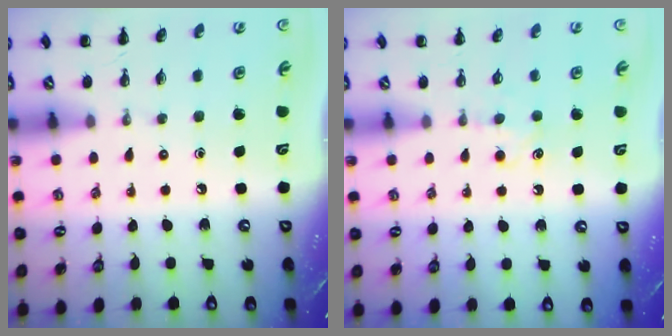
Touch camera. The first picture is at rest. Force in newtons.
{"total": 4.6, "press": 4.5, "slide": 1.2}